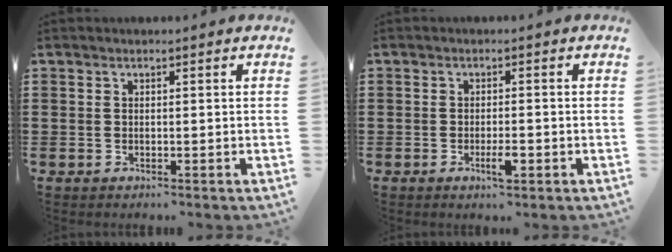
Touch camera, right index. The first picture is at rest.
{"total": 2.9, "force": [-1.3, 0.7, 2.5], "torque": [-0.050, -0.003, -0.024]}